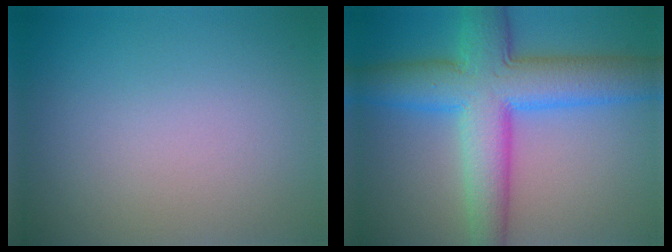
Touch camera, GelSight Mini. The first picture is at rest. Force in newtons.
{"total": 10.0, "press": 10.0, "slide": 0.1}